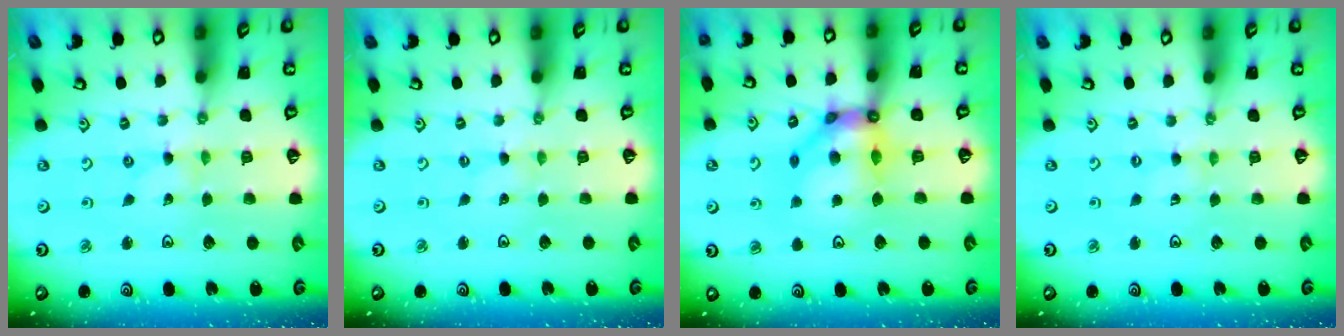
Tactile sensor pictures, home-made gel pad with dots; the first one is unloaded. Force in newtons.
{"total": 0.0}
{"total": 12.4, "press": 12.2, "slide": 2.4}
{"total": 0.0}